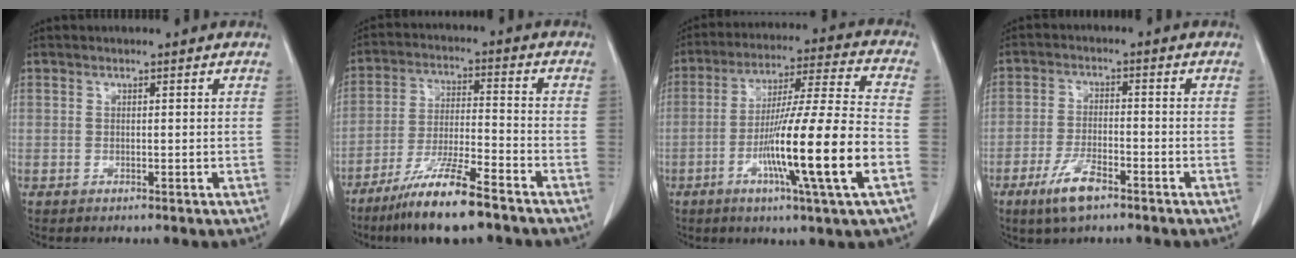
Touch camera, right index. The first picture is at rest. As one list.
[{"total": 11.9, "force": [-8.5, 1.0, 8.3], "torque": [-0.156, -0.028, -0.155]}, {"total": 17.5, "force": [-5.6, -0.9, 16.6], "torque": [-0.295, -0.012, -0.100]}, {"total": 6.3, "force": [-4.0, 1.8, 4.5], "torque": [-0.096, -0.008, -0.072]}]